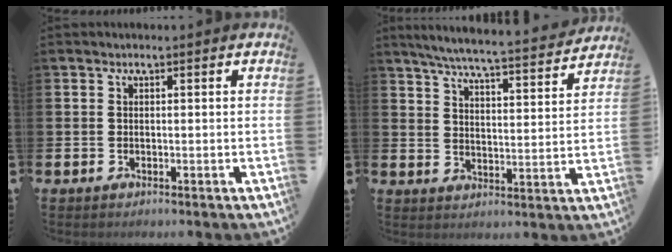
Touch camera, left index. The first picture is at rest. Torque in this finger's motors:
{"motor_torque": [0.99, -1.15, 0.52, 0.10]}